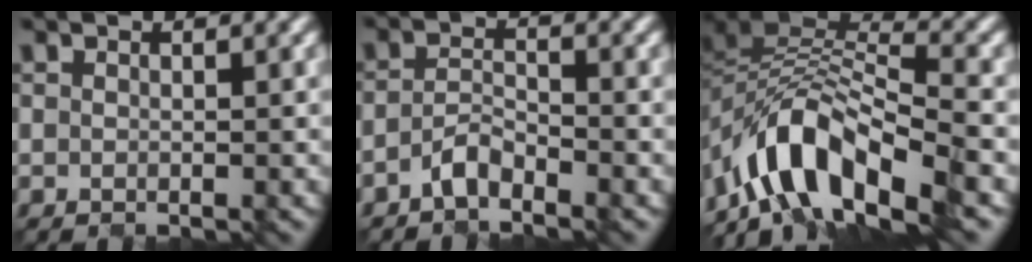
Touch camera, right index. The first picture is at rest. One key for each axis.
{"total": 2.4, "fx": -2.2, "fy": 0.6, "fz": 0.9, "tx": -0.021, "ty": 0.005, "tz": -0.047}
{"total": 9.9, "fx": -6.6, "fy": 4.2, "fz": 6.1, "tx": -0.094, "ty": 0.005, "tz": -0.133}